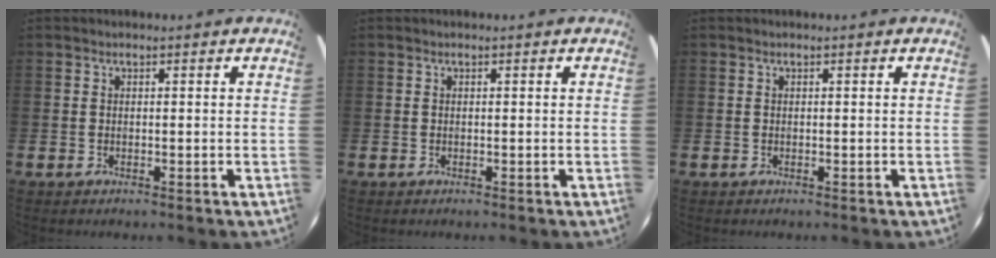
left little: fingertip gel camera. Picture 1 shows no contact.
{"total": 0.0}
{"total": 0.0}